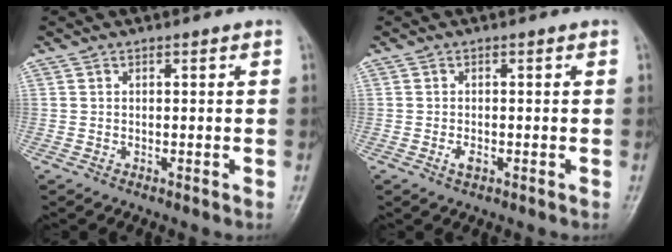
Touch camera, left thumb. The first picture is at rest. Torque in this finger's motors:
{"motor_torque": [-0.11, 0.04, 0.20, 0.15, 0.00]}